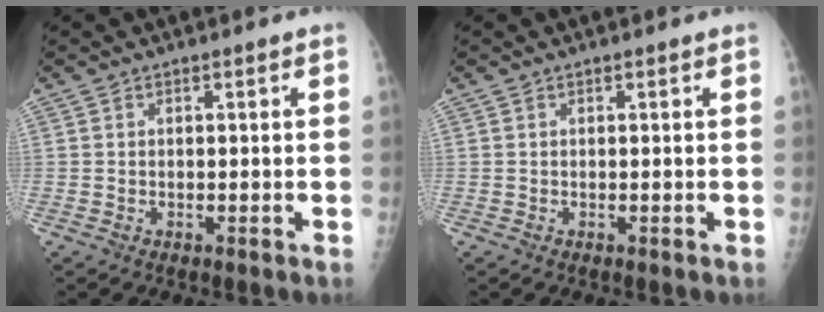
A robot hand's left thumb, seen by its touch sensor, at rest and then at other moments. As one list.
[{"total": 0.0}]